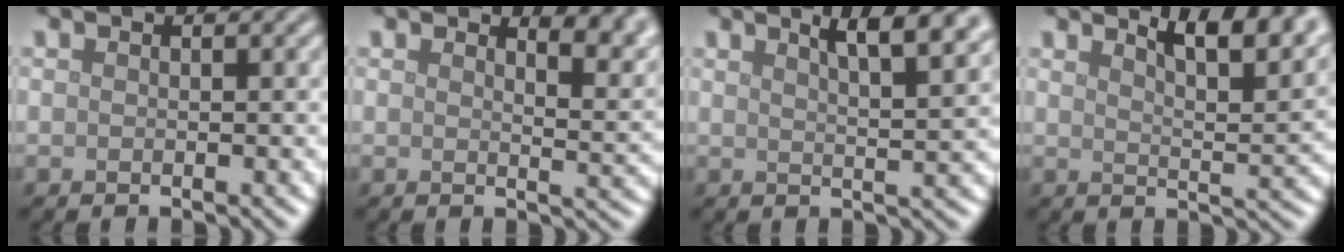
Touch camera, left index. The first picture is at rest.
{"total": 4.6, "force": [3.3, 1.7, 2.6], "torque": [-0.020, 0.004, 0.036]}
{"total": 7.3, "force": [4.4, 2.3, 5.3], "torque": [-0.037, 0.032, 0.039]}
{"total": 7.0, "force": [4.8, 2.0, 4.7], "torque": [-0.047, 0.012, 0.052]}